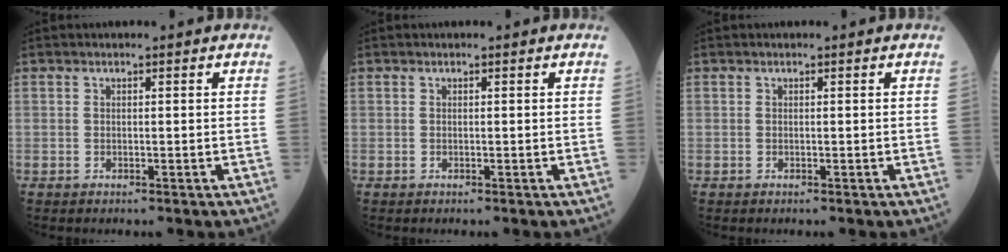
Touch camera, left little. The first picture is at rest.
{"total": 0.0}
{"total": 0.0}